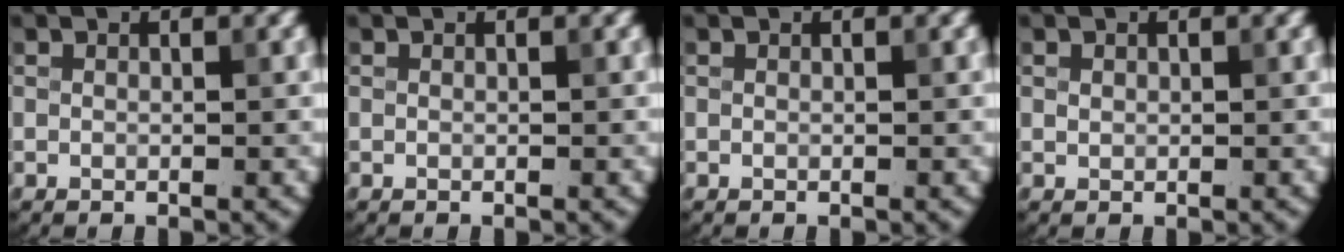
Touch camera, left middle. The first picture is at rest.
{"total": 0.0}
{"total": 0.0}
{"total": 0.6, "force": [0.3, 0.5, 0.2], "torque": [-0.003, 0.001, 0.006]}